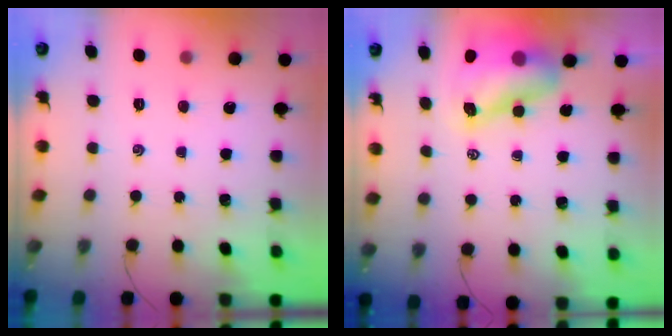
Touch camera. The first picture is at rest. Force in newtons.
{"total": 8.4, "press": 8.2, "slide": 1.7}